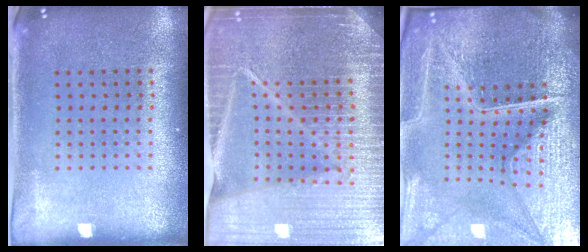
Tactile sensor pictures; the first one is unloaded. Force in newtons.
{"total": 6.4, "press": 5.6, "slide": 3.2}
{"total": 7.1, "press": 6.2, "slide": 3.4}